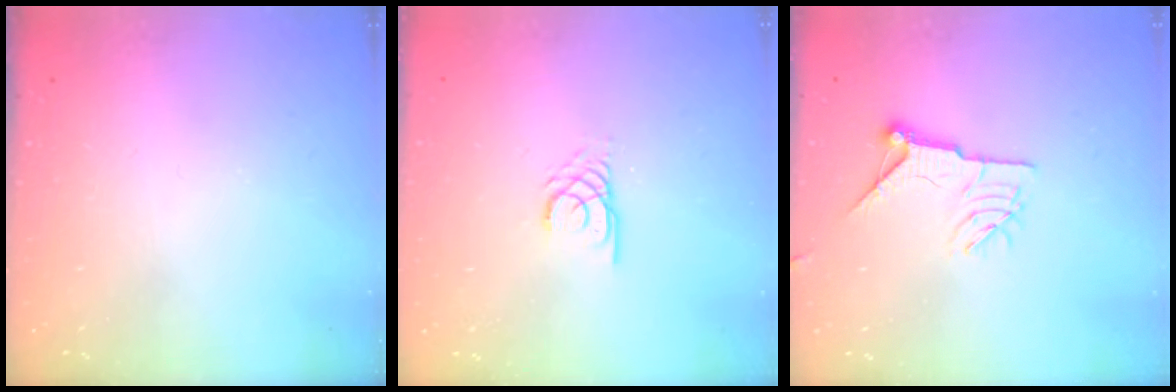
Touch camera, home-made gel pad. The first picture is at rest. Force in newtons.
{"total": 2.4, "press": 2.4, "slide": 0.2}
{"total": 9.9, "press": 9.9, "slide": 1.0}